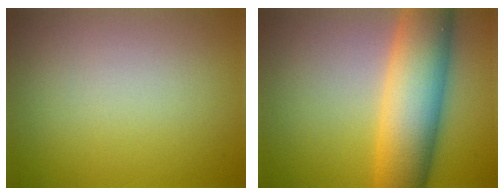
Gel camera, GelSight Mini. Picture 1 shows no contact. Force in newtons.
{"total": 10.4, "press": 10.4, "slide": 0.2}